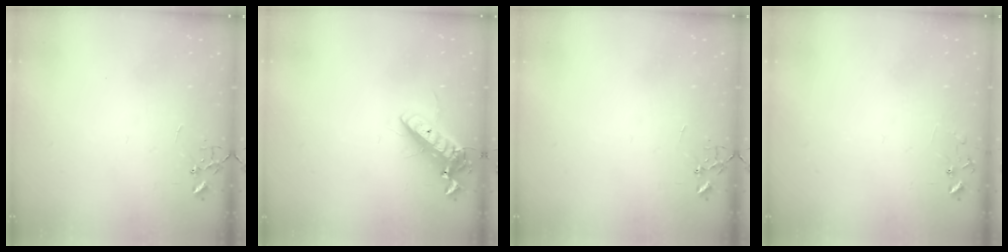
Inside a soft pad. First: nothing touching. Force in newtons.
{"total": 14.3, "press": 14.0, "slide": 2.8}
{"total": 0.0}
{"total": 6.4, "press": 6.4, "slide": 0.4}